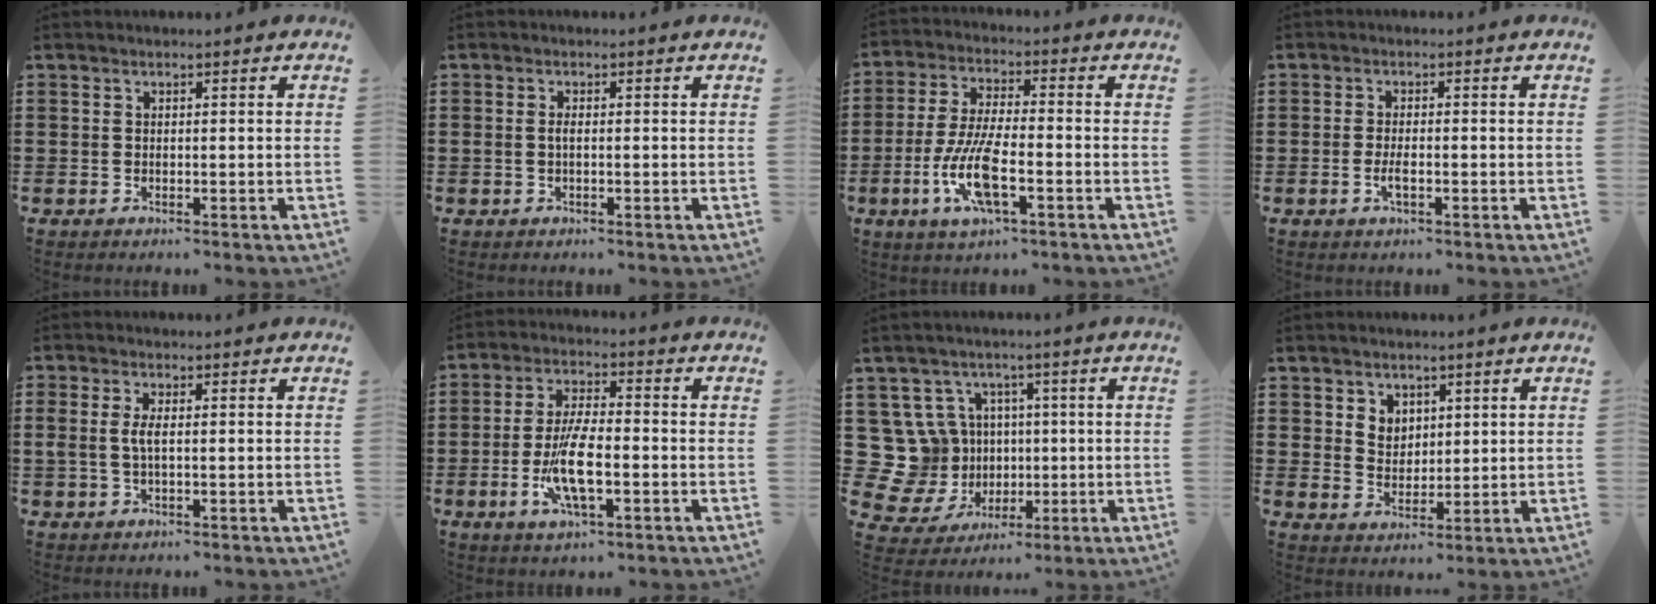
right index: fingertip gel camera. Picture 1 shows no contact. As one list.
[{"total": 1.2, "force": [-0.3, 0.4, 1.1], "torque": [-0.030, -0.003, -0.008]}, {"total": 9.6, "force": [-3.6, 2.7, 8.4], "torque": [-0.189, -0.013, -0.070]}, {"total": 2.3, "force": [-0.8, 0.7, 2.0], "torque": [-0.044, -0.002, -0.016]}, {"total": 2.8, "force": [-0.1, 0.9, 2.7], "torque": [-0.065, -0.005, -0.008]}, {"total": 9.5, "force": [-2.4, 2.9, 8.7], "torque": [-0.182, -0.014, -0.045]}, {"total": 11.1, "force": [2.1, 10.5, 2.7], "torque": [-0.130, -0.012, 0.051]}, {"total": 3.9, "force": [2.3, 3.1, 0.5], "torque": [-0.016, 0.007, 0.040]}]